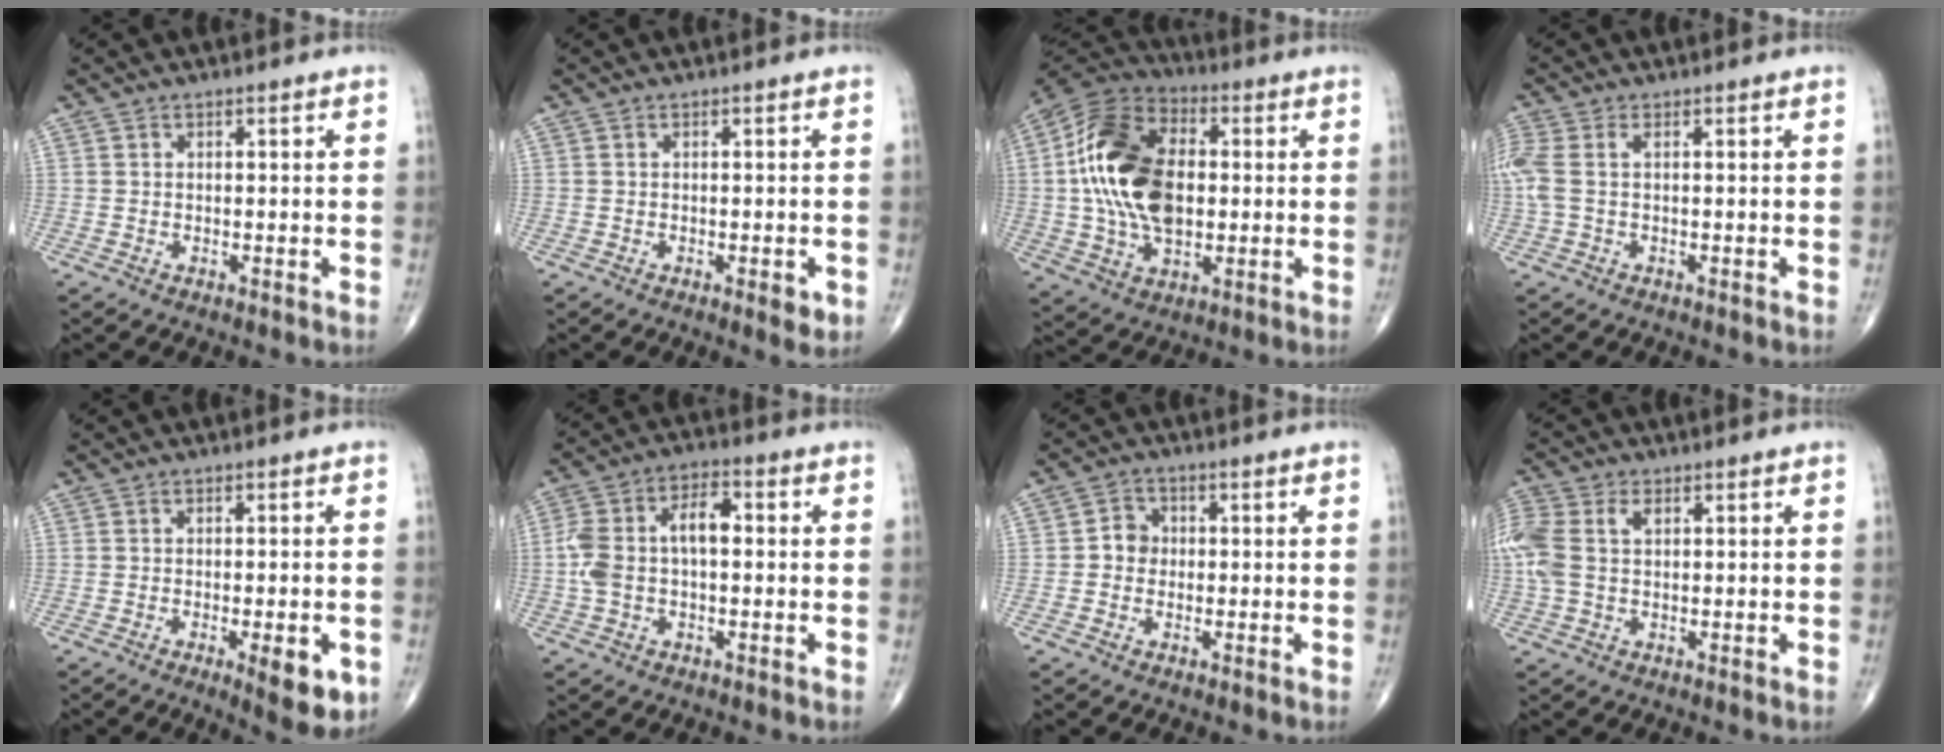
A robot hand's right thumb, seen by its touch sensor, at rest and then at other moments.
{"total": 2.5, "force": [-0.9, 0.9, 2.2], "torque": [-0.024, -0.003, -0.010]}
{"total": 20.8, "force": [1.2, 12.7, 16.4], "torque": [-0.306, 0.010, 0.017]}
{"total": 5.3, "force": [0.4, 2.5, 4.7], "torque": [-0.152, 0.017, 0.009]}
{"total": 8.0, "force": [-2.8, 2.5, 7.1], "torque": [-0.080, -0.006, -0.032]}
{"total": 10.5, "force": [0.1, 5.8, 8.8], "torque": [-0.186, 0.038, 0.000]}
{"total": 3.4, "force": [-0.2, 3.1, 1.5], "torque": [-0.007, 0.011, -0.013]}
{"total": 9.7, "force": [1.7, 6.2, 7.3], "torque": [-0.205, 0.028, 0.037]}